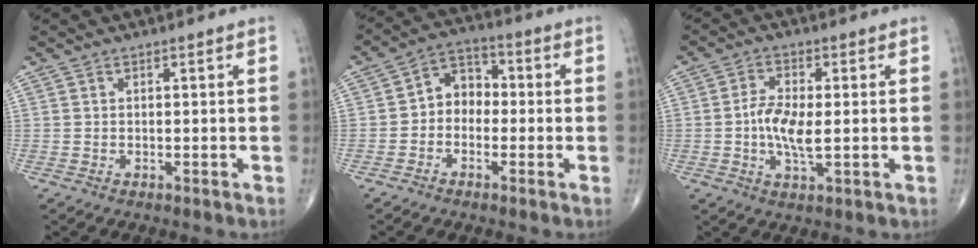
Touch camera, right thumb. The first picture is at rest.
{"total": 6.5, "force": [-1.0, 5.2, 3.8], "torque": [-0.032, 0.030, -0.035]}
{"total": 7.1, "force": [-0.4, 2.6, 6.6], "torque": [-0.135, -0.005, -0.013]}